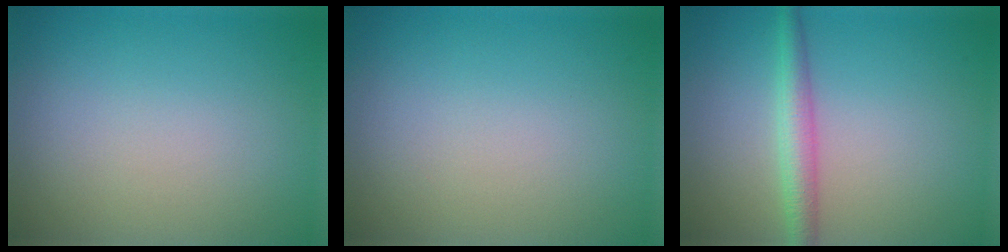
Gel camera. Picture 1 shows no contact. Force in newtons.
{"total": 0.0}
{"total": 2.7, "press": 2.7, "slide": 0.1}